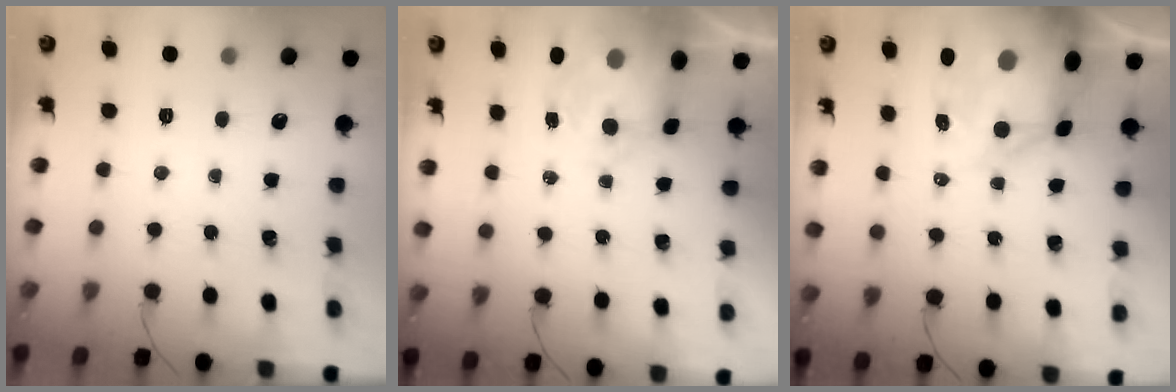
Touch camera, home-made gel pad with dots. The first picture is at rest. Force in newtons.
{"total": 8.5, "press": 8.3, "slide": 1.9}
{"total": 15.5, "press": 14.9, "slide": 4.0}